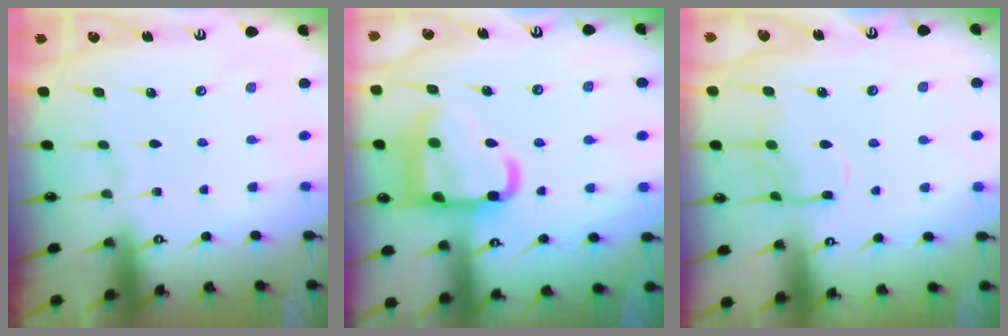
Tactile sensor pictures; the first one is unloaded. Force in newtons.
{"total": 19.0, "press": 18.9, "slide": 1.9}
{"total": 10.1, "press": 10.1, "slide": 0.8}